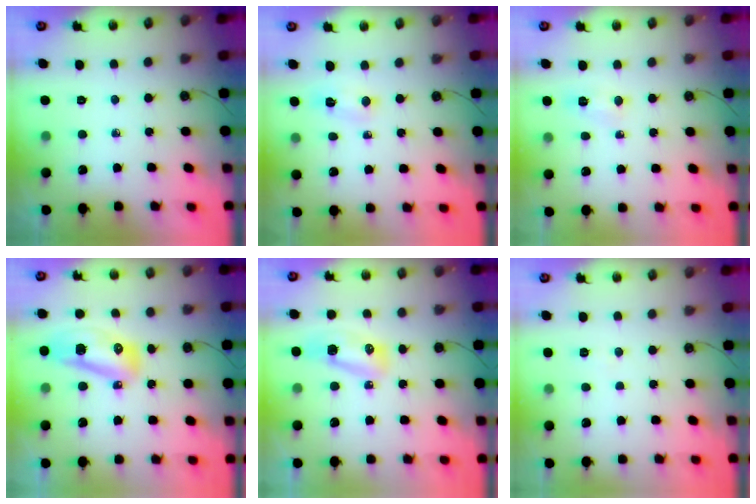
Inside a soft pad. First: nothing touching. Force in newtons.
{"total": 4.9, "press": 3.8, "slide": 3.1}
{"total": 4.9, "press": 4.8, "slide": 0.6}
{"total": 12.2, "press": 12.1, "slide": 1.5}
{"total": 14.0, "press": 10.2, "slide": 9.5}
{"total": 3.4, "press": 3.4, "slide": 0.4}